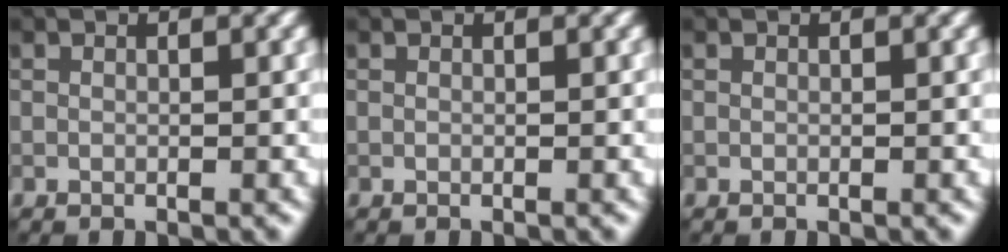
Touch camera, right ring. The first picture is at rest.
{"total": 0.0}
{"total": 0.0}